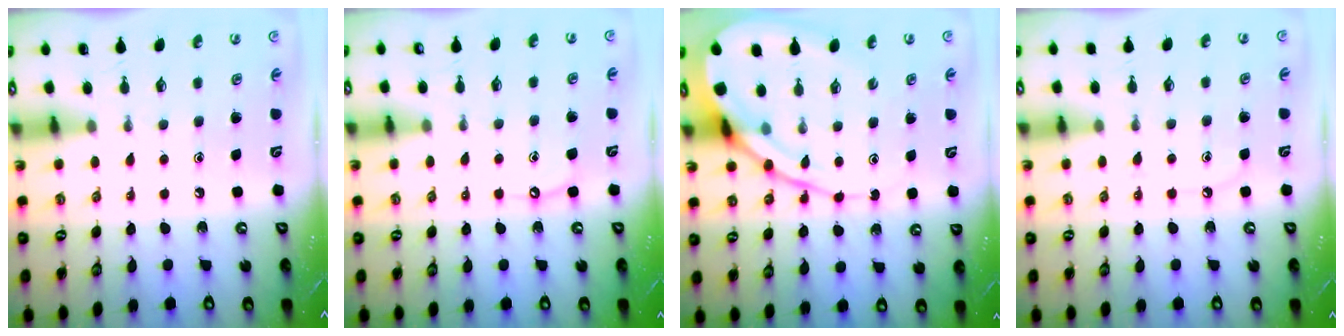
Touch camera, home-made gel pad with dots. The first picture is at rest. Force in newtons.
{"total": 4.3, "press": 4.3, "slide": 0.6}
{"total": 12.7, "press": 12.6, "slide": 1.2}
{"total": 5.3, "press": 5.2, "slide": 0.7}